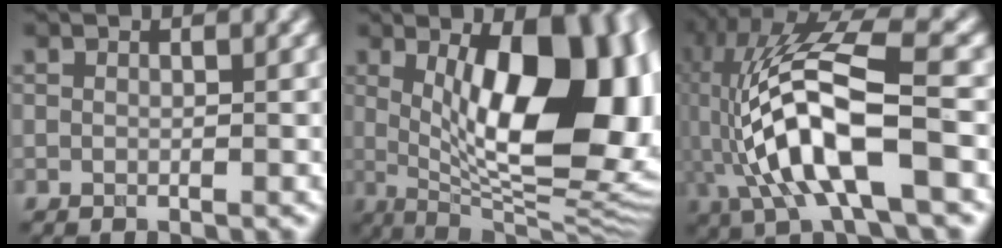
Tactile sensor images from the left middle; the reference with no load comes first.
{"total": 15.9, "force": [1.8, 6.8, 14.3], "torque": [-0.174, 0.000, 0.038]}
{"total": 11.7, "force": [-2.5, 3.6, 10.9], "torque": [-0.222, 0.017, -0.047]}